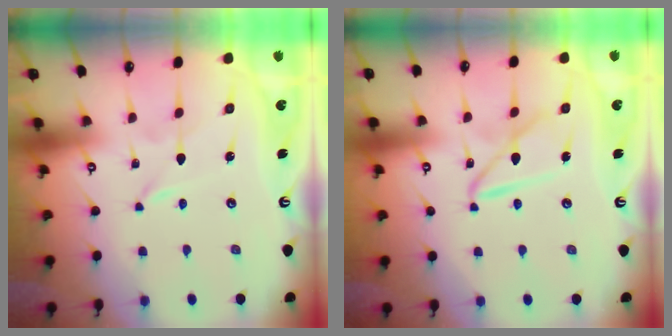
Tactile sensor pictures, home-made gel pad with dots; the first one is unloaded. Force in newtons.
{"total": 9.8, "press": 9.8, "slide": 0.9}